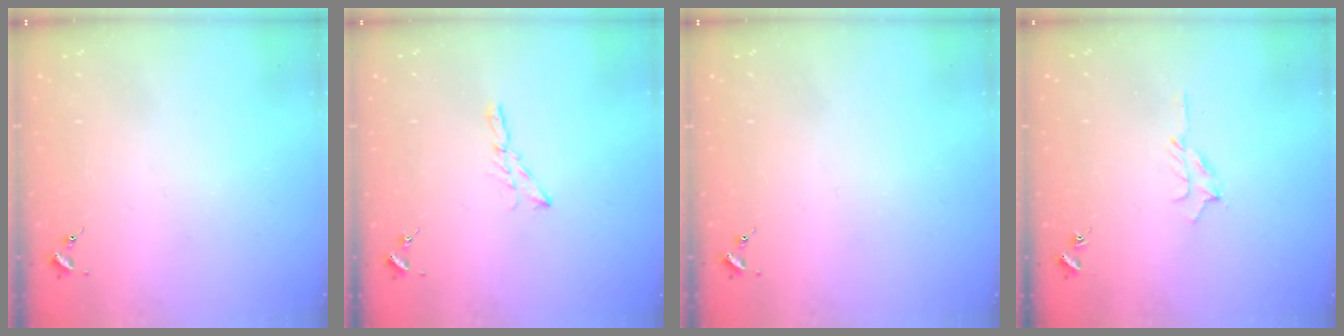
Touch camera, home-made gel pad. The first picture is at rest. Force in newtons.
{"total": 4.7, "press": 4.7, "slide": 0.1}
{"total": 0.0}
{"total": 6.3, "press": 6.3, "slide": 0.7}